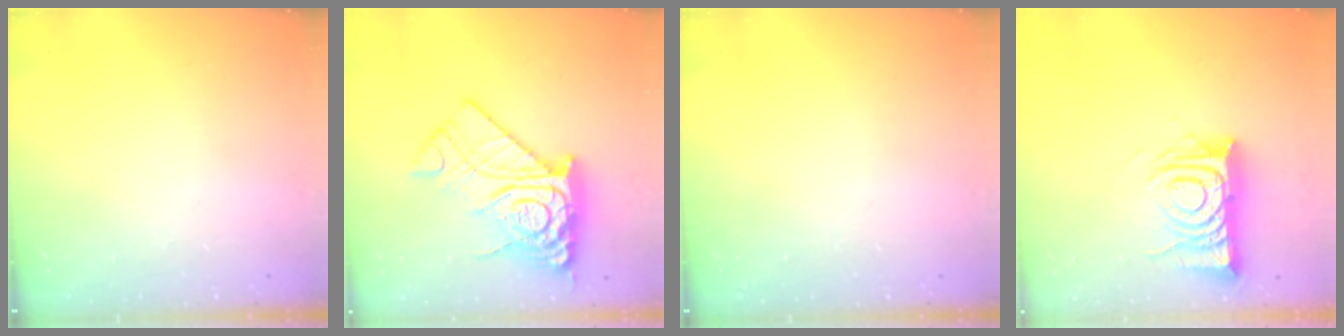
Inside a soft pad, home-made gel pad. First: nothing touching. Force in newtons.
{"total": 21.4, "press": 21.3, "slide": 2.0}
{"total": 0.0}
{"total": 11.7, "press": 11.6, "slide": 1.0}